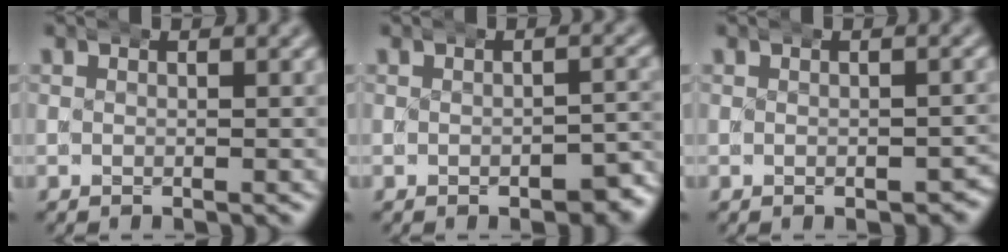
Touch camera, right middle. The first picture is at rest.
{"total": 2.7, "force": [-1.9, 1.2, 1.6], "torque": [-0.019, -0.003, -0.029]}
{"total": 1.3, "force": [-0.8, 0.8, 0.7], "torque": [-0.005, -0.002, -0.012]}